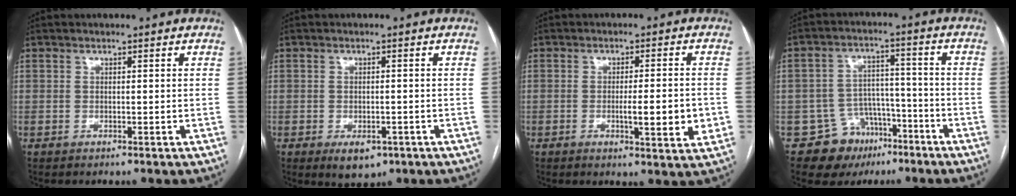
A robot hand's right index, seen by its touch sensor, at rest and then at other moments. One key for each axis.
{"total": 4.1, "fx": -1.9, "fy": 2.4, "fz": 2.7, "tx": -0.034, "ty": -0.002, "tz": -0.016}
{"total": 7.3, "fx": -1.5, "fy": 0.9, "fz": 7.1, "tx": -0.101, "ty": -0.009, "tz": -0.020}
{"total": 9.2, "fx": -5.5, "fy": 7.2, "fz": 1.8, "tx": -0.018, "ty": 0.037, "tz": -0.075}